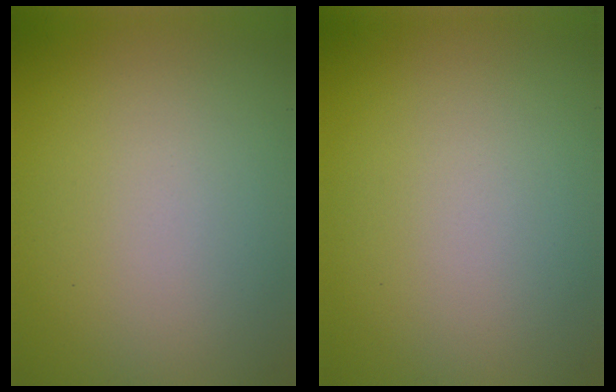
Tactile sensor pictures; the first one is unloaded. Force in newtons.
{"total": 0.0}